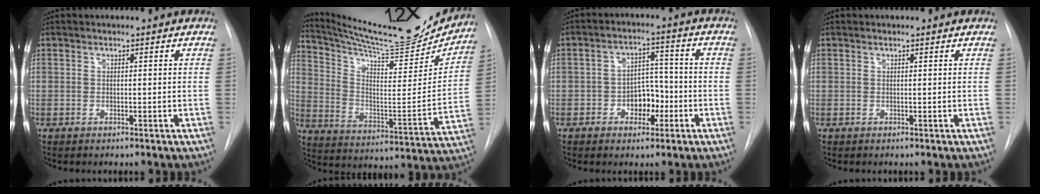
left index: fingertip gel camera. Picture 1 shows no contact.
{"total": 24.1, "force": [22.3, 2.8, 8.6], "torque": [-0.144, -0.065, 0.322]}
{"total": 5.8, "force": [-2.1, 3.7, 4.0], "torque": [-0.057, 0.017, -0.033]}
{"total": 0.6, "force": [0.6, 0.0, 0.0], "torque": [-0.005, 0.001, 0.008]}